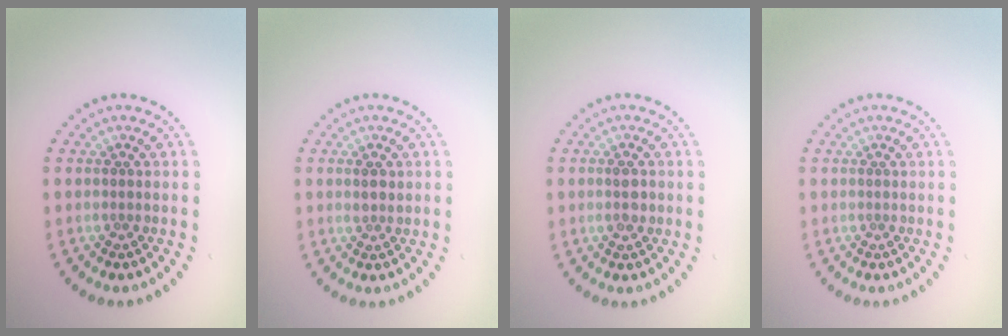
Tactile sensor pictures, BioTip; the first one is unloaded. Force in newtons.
{"total": 1.2, "press": 1.1, "slide": 0.5}
{"total": 1.5, "press": 1.4, "slide": 0.5}
{"total": 0.0}